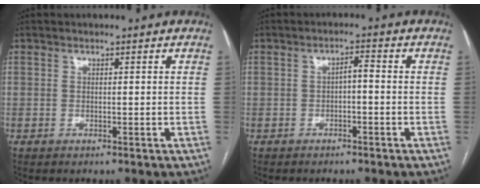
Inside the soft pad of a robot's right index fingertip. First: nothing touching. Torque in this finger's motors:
{"motor_torque": [0.32, -0.08, 0.14, 0.03]}